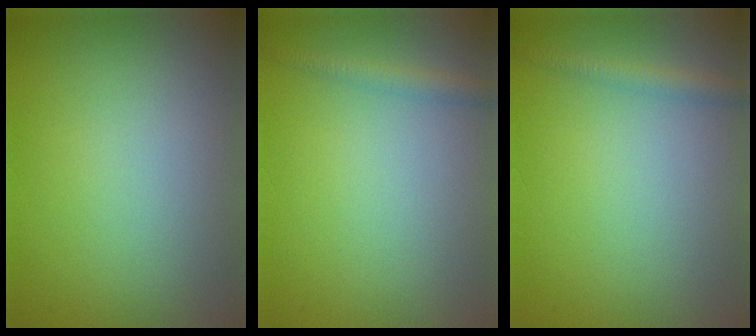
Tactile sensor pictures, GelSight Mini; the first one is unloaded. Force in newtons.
{"total": 1.6, "press": 1.6, "slide": 0.1}
{"total": 1.6, "press": 1.6, "slide": 0.1}